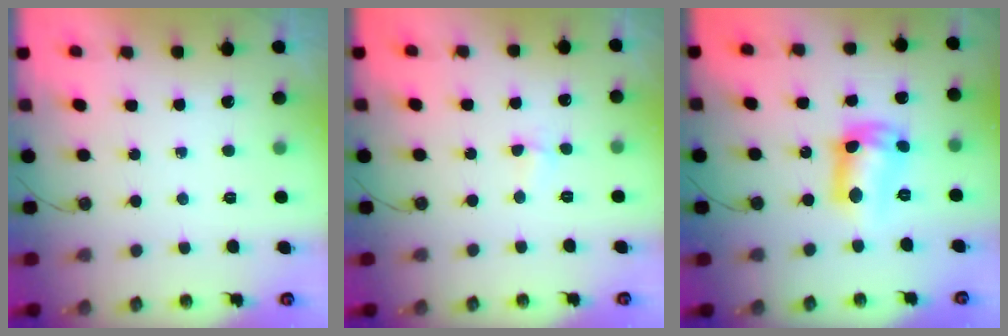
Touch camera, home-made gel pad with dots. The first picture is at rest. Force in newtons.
{"total": 2.3, "press": 2.2, "slide": 0.5}
{"total": 11.3, "press": 11.2, "slide": 0.9}